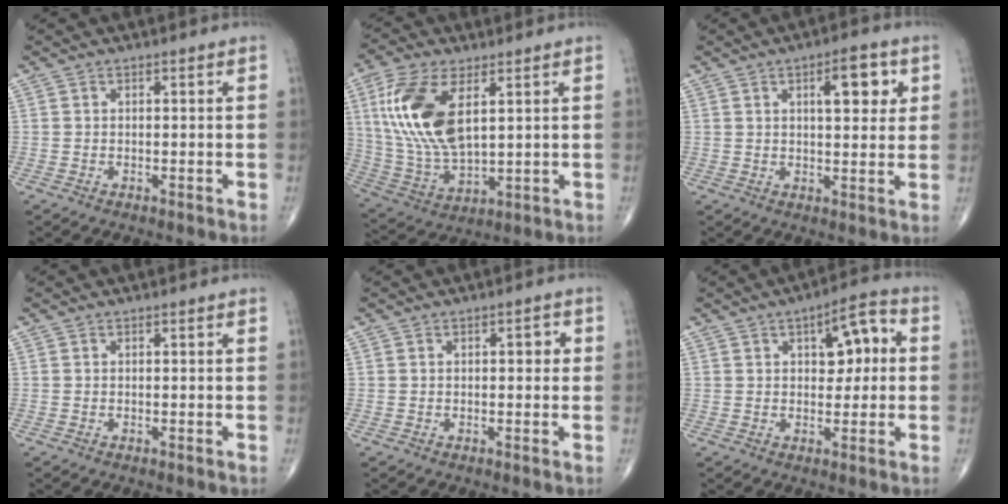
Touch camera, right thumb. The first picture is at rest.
{"total": 16.7, "force": [5.1, 7.9, 13.8], "torque": [-0.289, -0.016, 0.107]}
{"total": 8.2, "force": [3.0, 3.1, 7.0], "torque": [-0.076, -0.011, 0.039]}
{"total": 0.0}
{"total": 2.3, "force": [0.4, 1.1, 2.0], "torque": [-0.018, 0.003, 0.003]}
{"total": 8.6, "force": [1.9, 4.2, 7.3], "torque": [-0.068, 0.017, 0.020]}